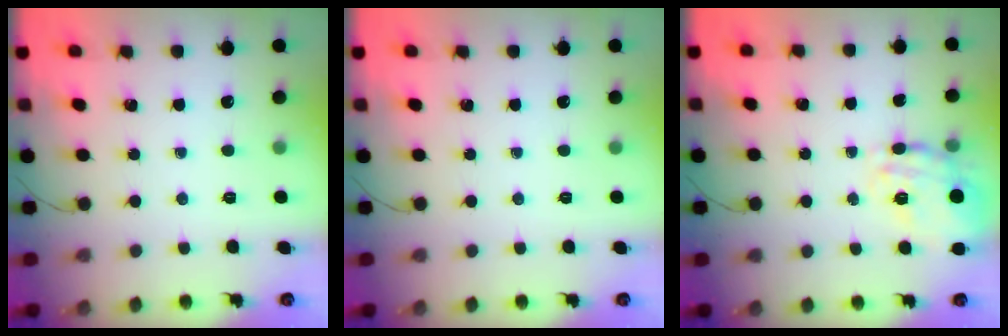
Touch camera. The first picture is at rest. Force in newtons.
{"total": 0.0}
{"total": 18.1, "press": 18.1, "slide": 0.6}